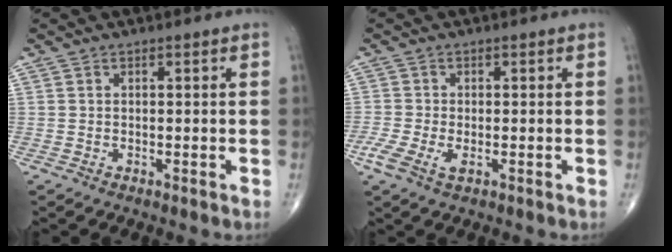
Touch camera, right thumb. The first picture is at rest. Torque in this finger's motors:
{"motor_torque": [0.56, 0.28, 0.13, 0.09, 0.05]}